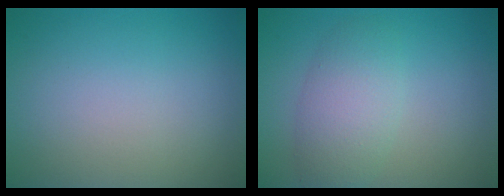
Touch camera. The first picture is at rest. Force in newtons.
{"total": 4.0, "press": 4.0, "slide": 0.1}